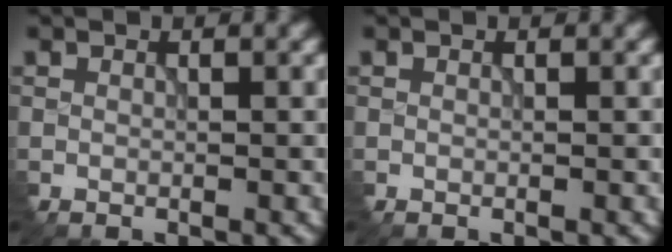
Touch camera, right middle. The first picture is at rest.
{"total": 0.0}